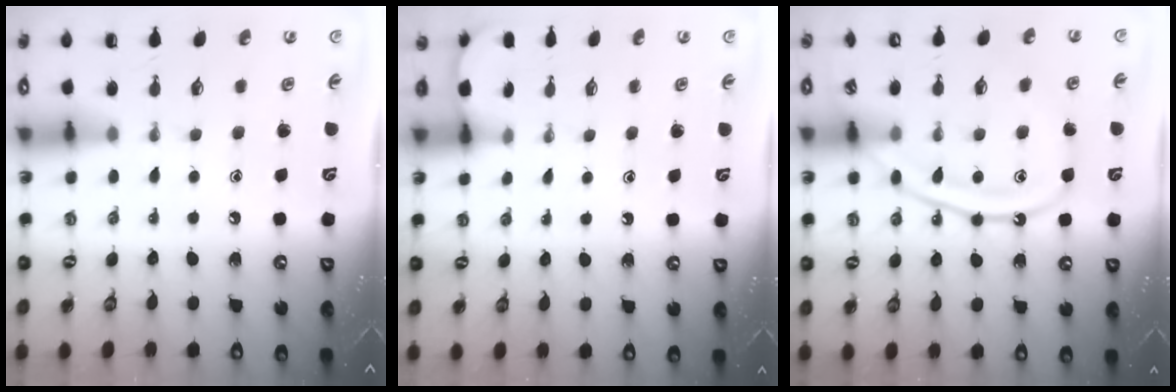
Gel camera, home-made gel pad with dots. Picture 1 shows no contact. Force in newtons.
{"total": 1.7, "press": 1.6, "slide": 0.2}
{"total": 12.7, "press": 12.6, "slide": 1.4}